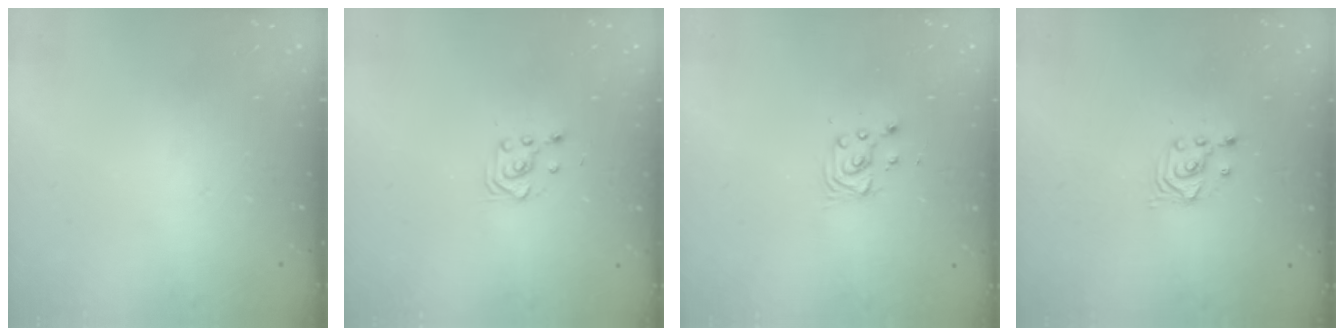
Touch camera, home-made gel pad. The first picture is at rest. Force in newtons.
{"total": 3.6, "press": 3.4, "slide": 1.1}
{"total": 2.8, "press": 2.8, "slide": 0.4}
{"total": 2.4, "press": 2.3, "slide": 0.2}